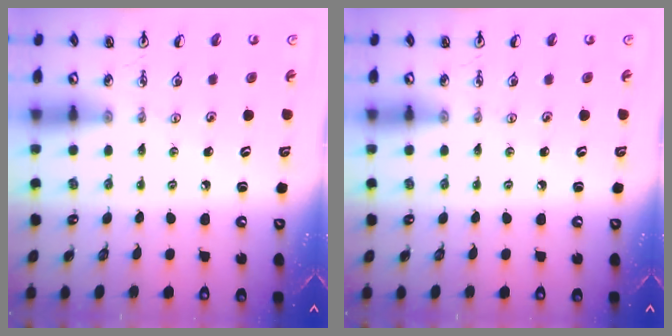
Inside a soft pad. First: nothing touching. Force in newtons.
{"total": 0.0}